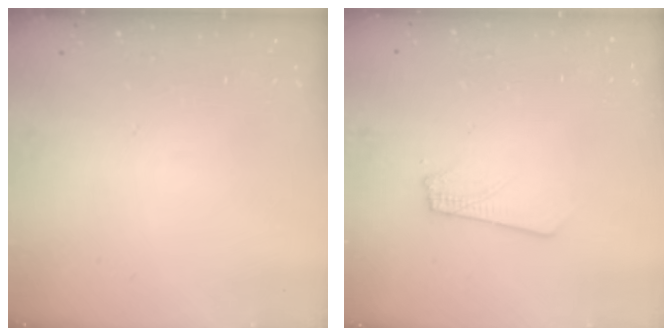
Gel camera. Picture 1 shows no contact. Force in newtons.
{"total": 1.8, "press": 1.8, "slide": 0.1}